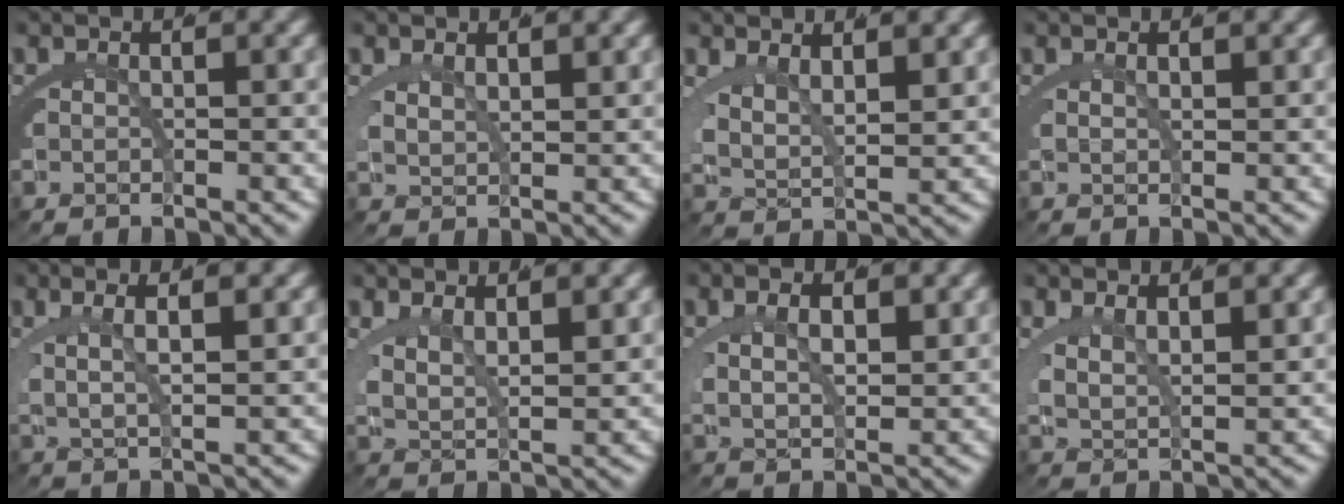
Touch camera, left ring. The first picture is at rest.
{"total": 1.7, "force": [1.0, 1.2, 0.6], "torque": [-0.017, -0.003, 0.017]}
{"total": 4.5, "force": [1.2, 3.3, 2.9], "torque": [-0.062, -0.006, 0.014]}
{"total": 0.6, "force": [0.3, 0.5, 0.2], "torque": [-0.003, 0.001, 0.003]}
{"total": 4.2, "force": [1.1, 2.2, 3.5], "torque": [-0.054, 0.013, 0.011]}
{"total": 4.0, "force": [1.2, 3.0, 2.4], "torque": [-0.053, -0.004, 0.015]}
{"total": 4.1, "force": [0.8, 2.8, 2.9], "torque": [-0.045, 0.004, 0.008]}
{"total": 3.0, "force": [1.1, 2.3, 1.7], "torque": [-0.039, -0.003, 0.016]}